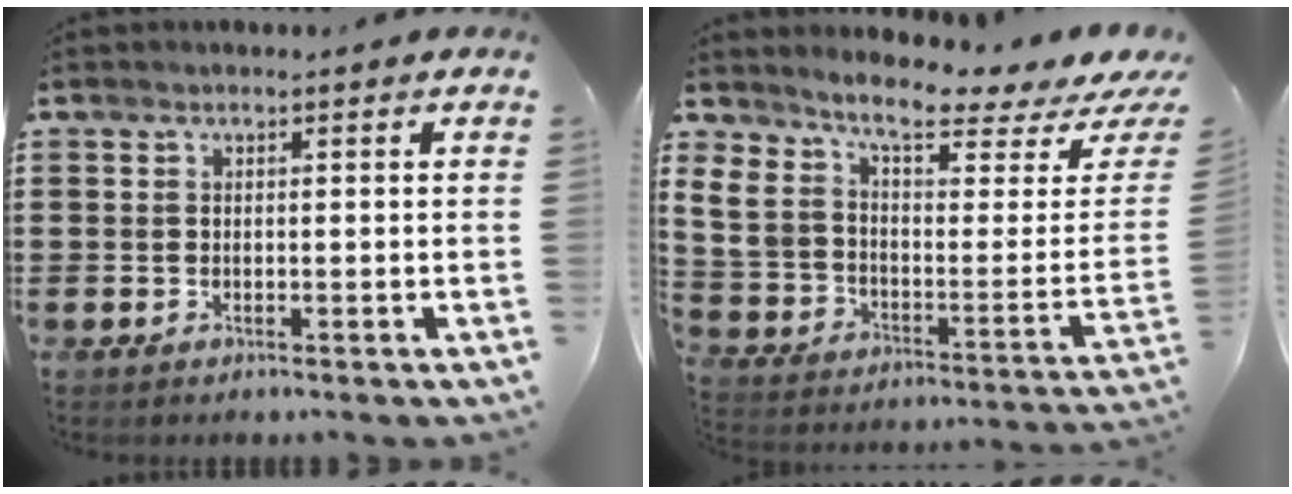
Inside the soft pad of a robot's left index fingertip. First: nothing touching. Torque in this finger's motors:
{"motor_torque": [2.14, 0.00, 0.46, 0.21]}